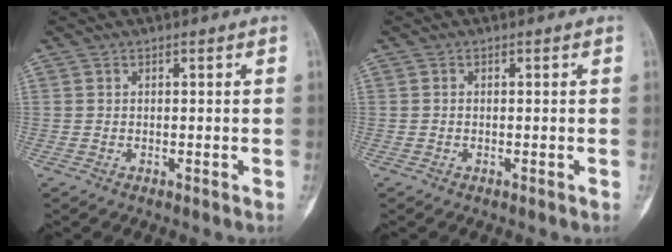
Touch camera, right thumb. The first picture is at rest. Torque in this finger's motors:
{"motor_torque": [-0.16, 0.16, -0.07, 0.06, -0.03]}